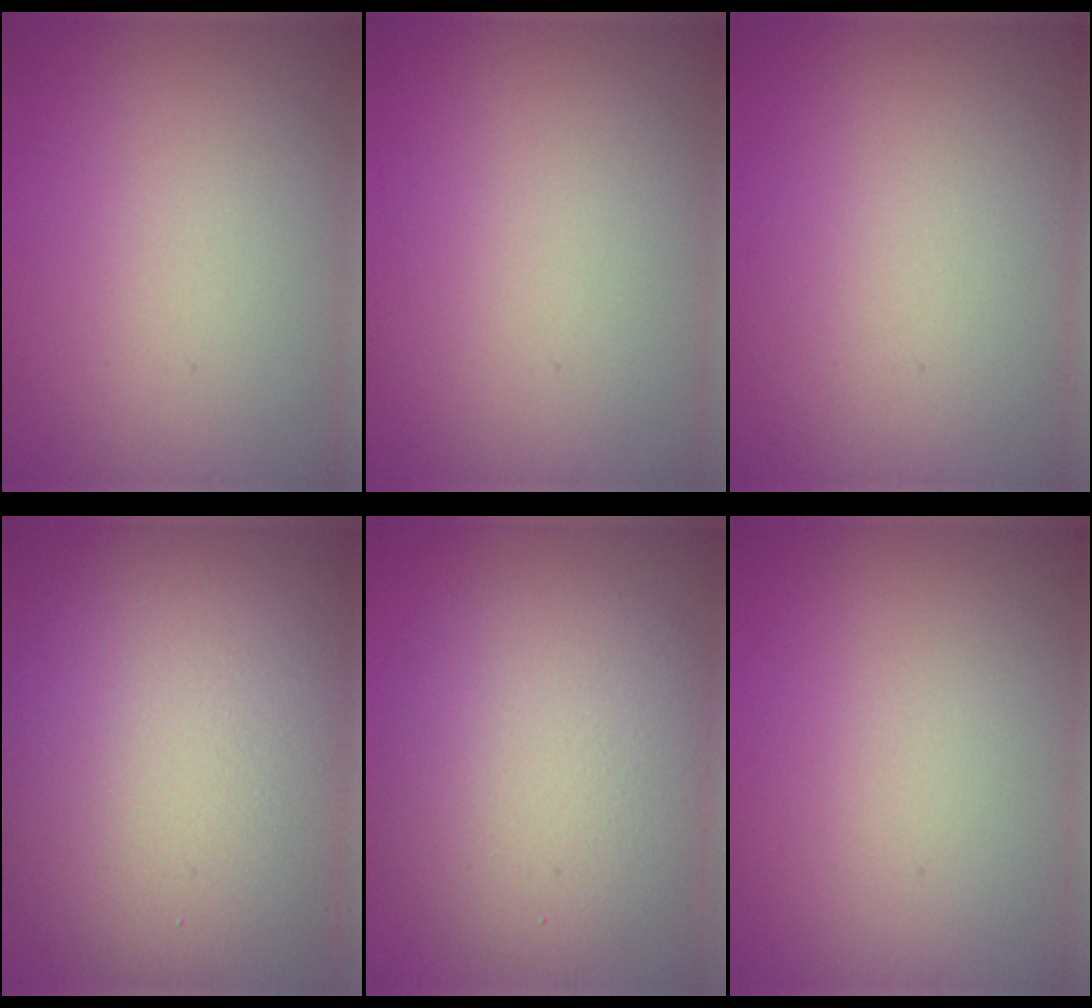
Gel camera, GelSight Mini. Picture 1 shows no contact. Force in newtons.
{"total": 0.0}
{"total": 0.0}
{"total": 13.4, "press": 13.4, "slide": 0.4}
{"total": 8.1, "press": 8.0, "slide": 1.0}
{"total": 0.0}